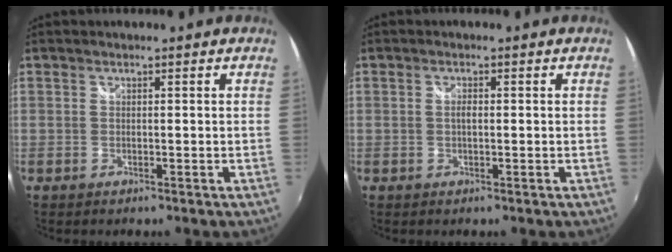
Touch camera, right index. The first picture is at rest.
{"total": 1.2, "force": [0.0, 0.5, 1.1], "torque": [-0.020, 0.002, -0.003]}